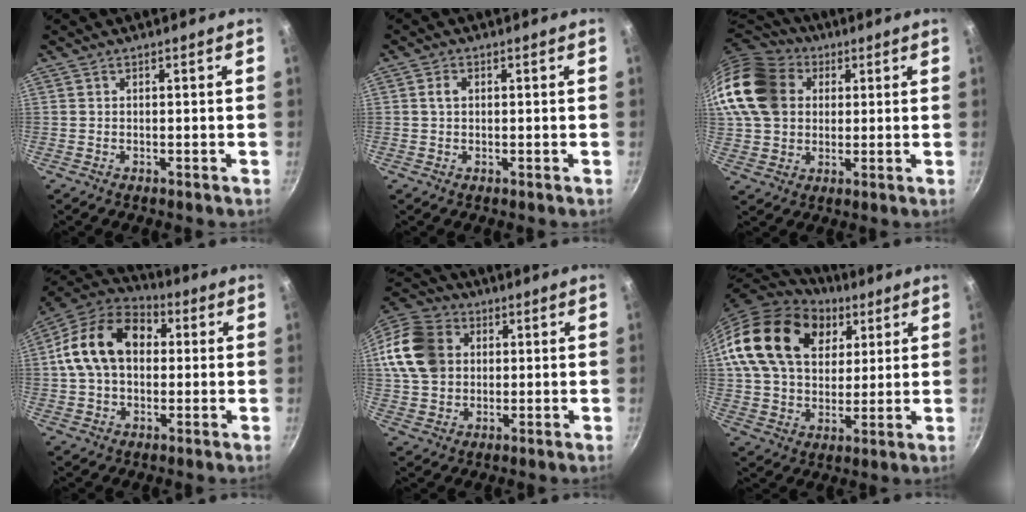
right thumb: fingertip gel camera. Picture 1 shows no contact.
{"total": 1.9, "force": [0.3, 1.3, 1.3], "torque": [-0.020, 0.005, 0.004]}
{"total": 21.4, "force": [5.5, 17.0, 11.7], "torque": [-0.240, 0.028, 0.097]}
{"total": 17.5, "force": [2.5, 12.4, 12.0], "torque": [-0.184, 0.031, 0.025]}
{"total": 18.1, "force": [3.8, 14.8, 9.8], "torque": [-0.191, 0.022, 0.067]}
{"total": 22.8, "force": [9.0, 16.1, 13.4], "torque": [-0.210, -0.008, 0.157]}